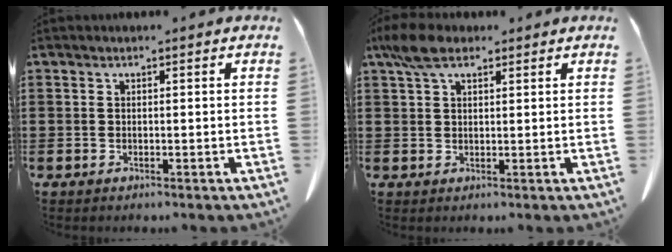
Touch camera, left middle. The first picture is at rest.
{"total": 4.8, "force": [2.9, 2.1, 3.2], "torque": [-0.071, 0.007, 0.054]}